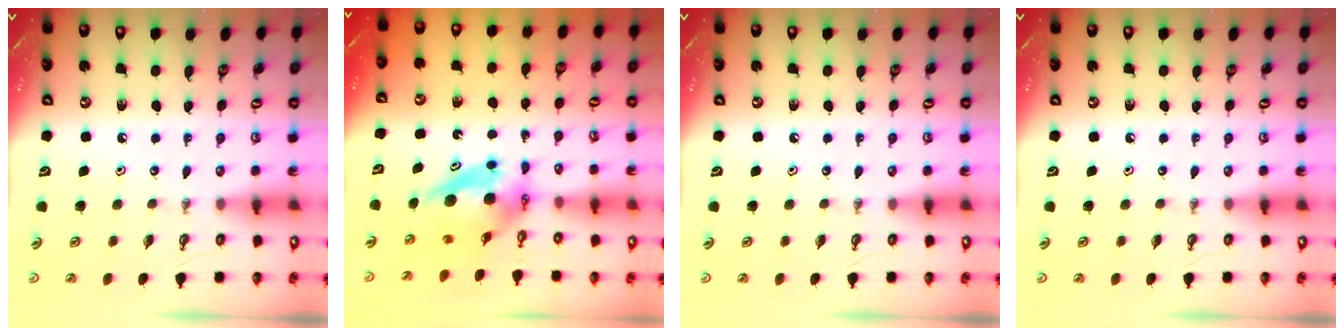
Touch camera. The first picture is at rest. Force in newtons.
{"total": 6.7, "press": 6.7, "slide": 0.7}
{"total": 0.0}
{"total": 0.0}